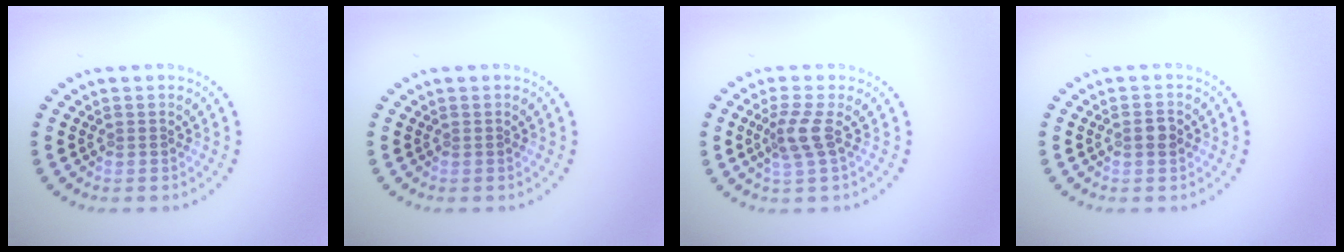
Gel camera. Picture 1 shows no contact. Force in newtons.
{"total": 0.0}
{"total": 2.4, "press": 1.8, "slide": 1.6}
{"total": 1.4, "press": 1.3, "slide": 0.3}